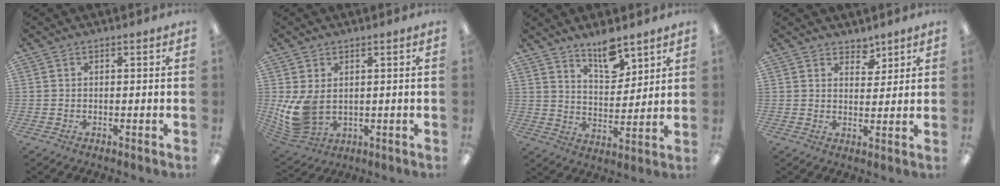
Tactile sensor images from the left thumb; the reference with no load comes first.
{"total": 9.4, "force": [0.3, 6.5, 6.7], "torque": [-0.150, -0.006, 0.011]}
{"total": 9.8, "force": [7.8, 3.7, 4.4], "torque": [-0.053, -0.054, 0.135]}
{"total": 4.3, "force": [3.5, 2.3, 0.9], "torque": [-0.003, -0.021, 0.062]}